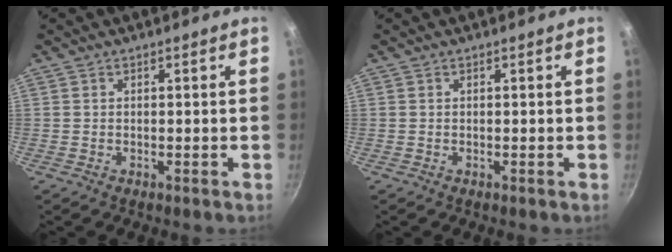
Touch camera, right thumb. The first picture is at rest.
{"total": 0.0}